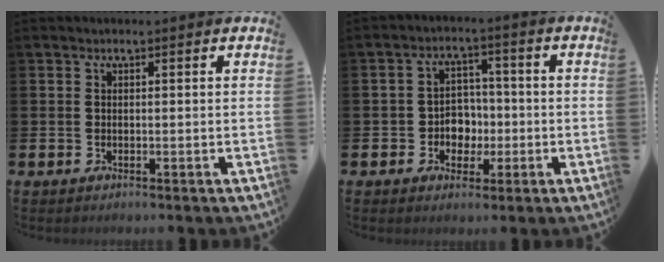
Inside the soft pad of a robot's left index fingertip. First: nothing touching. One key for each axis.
{"total": 4.2, "fx": -0.8, "fy": 3.9, "fz": 1.4, "tx": -0.029, "ty": 0.004, "tz": -0.024}